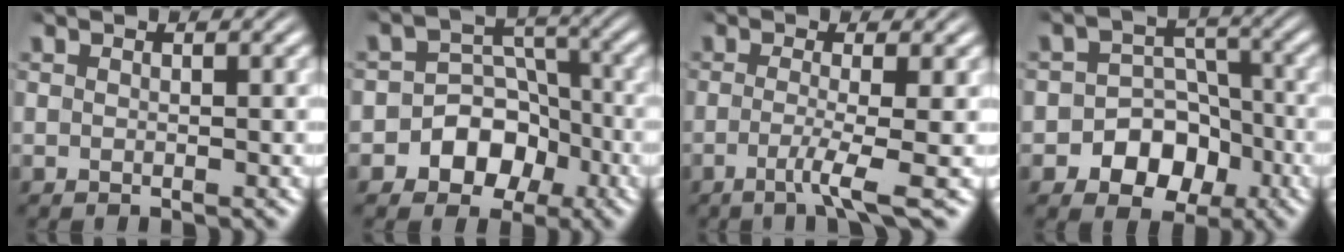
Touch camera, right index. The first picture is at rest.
{"total": 8.2, "force": [-2.5, 7.2, 3.1], "torque": [-0.070, -0.026, -0.037]}
{"total": 3.1, "force": [-1.3, -0.5, 2.7], "torque": [-0.059, -0.022, -0.018]}
{"total": 8.1, "force": [-2.9, 6.9, 3.2], "torque": [-0.058, -0.025, -0.044]}